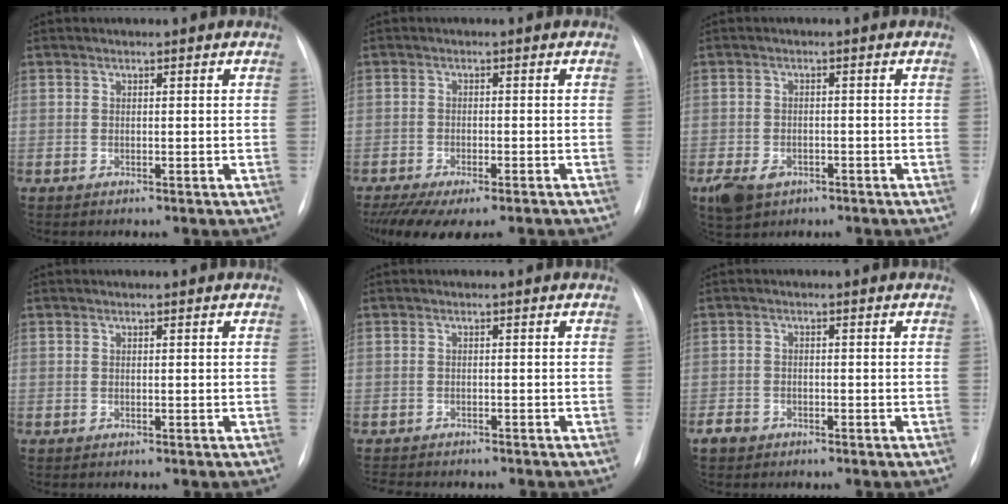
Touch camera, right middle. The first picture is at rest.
{"total": 11.1, "force": [-8.7, 2.9, 6.3], "torque": [-0.101, -0.009, -0.125]}
{"total": 6.1, "force": [-3.4, 4.4, 2.7], "torque": [-0.055, -0.004, -0.046]}
{"total": 0.0}
{"total": 6.8, "force": [-6.1, 1.6, 2.7], "torque": [-0.042, -0.006, -0.081]}
{"total": 2.1, "force": [-1.5, 1.4, 0.3], "torque": [-0.013, 0.004, -0.027]}